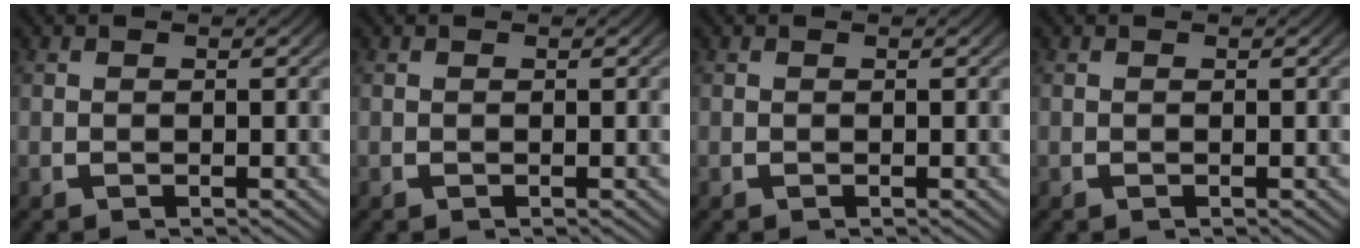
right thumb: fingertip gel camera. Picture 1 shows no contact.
{"total": 0.0}
{"total": 0.0}
{"total": 0.0}